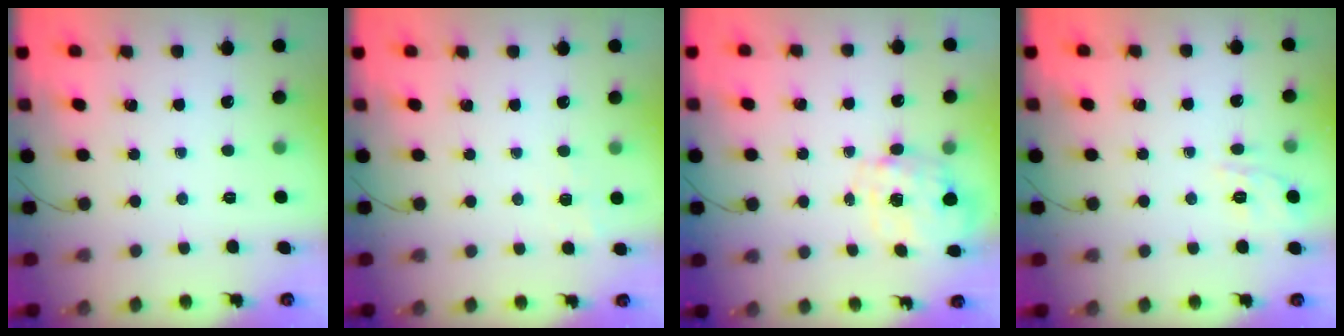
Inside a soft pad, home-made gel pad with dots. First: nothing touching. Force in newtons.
{"total": 3.6, "press": 3.3, "slide": 1.4}
{"total": 2.9, "press": 2.7, "slide": 0.8}
{"total": 3.3, "press": 3.1, "slide": 1.1}